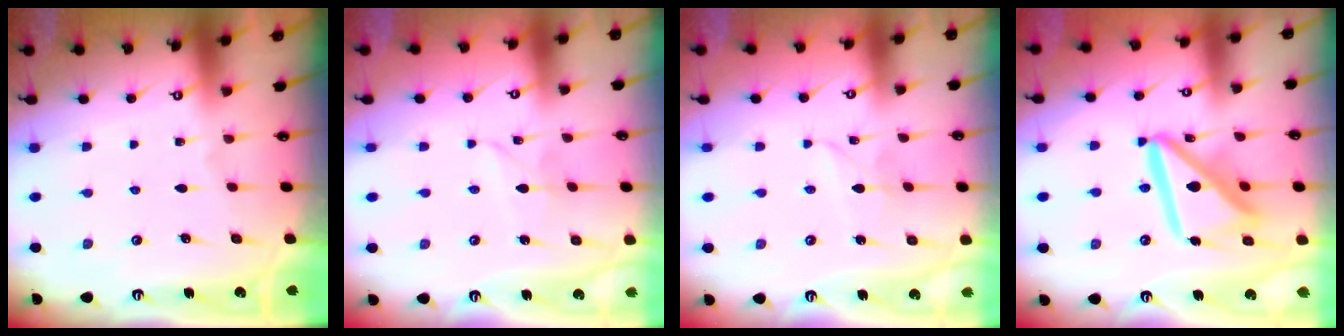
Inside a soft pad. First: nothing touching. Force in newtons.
{"total": 2.9, "press": 2.9, "slide": 0.3}
{"total": 2.9, "press": 2.9, "slide": 0.3}
{"total": 16.0, "press": 15.9, "slide": 1.7}